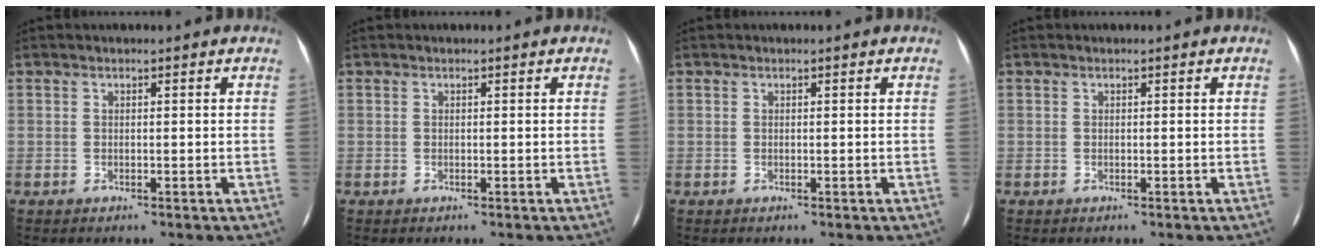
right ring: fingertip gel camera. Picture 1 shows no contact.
{"total": 0.0}
{"total": 0.0}
{"total": 0.0}